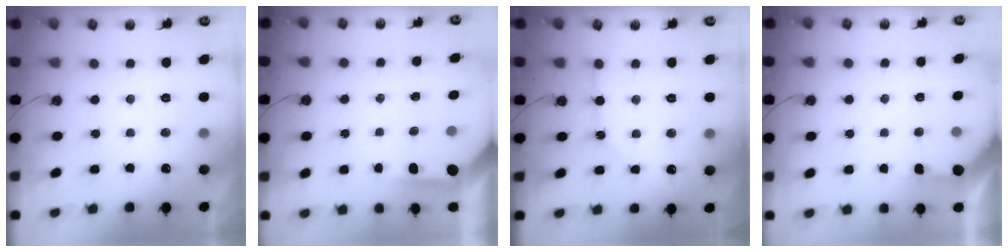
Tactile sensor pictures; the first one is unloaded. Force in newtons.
{"total": 4.0, "press": 4.0, "slide": 0.4}
{"total": 3.0, "press": 3.0, "slide": 0.3}
{"total": 2.1, "press": 2.1, "slide": 0.3}